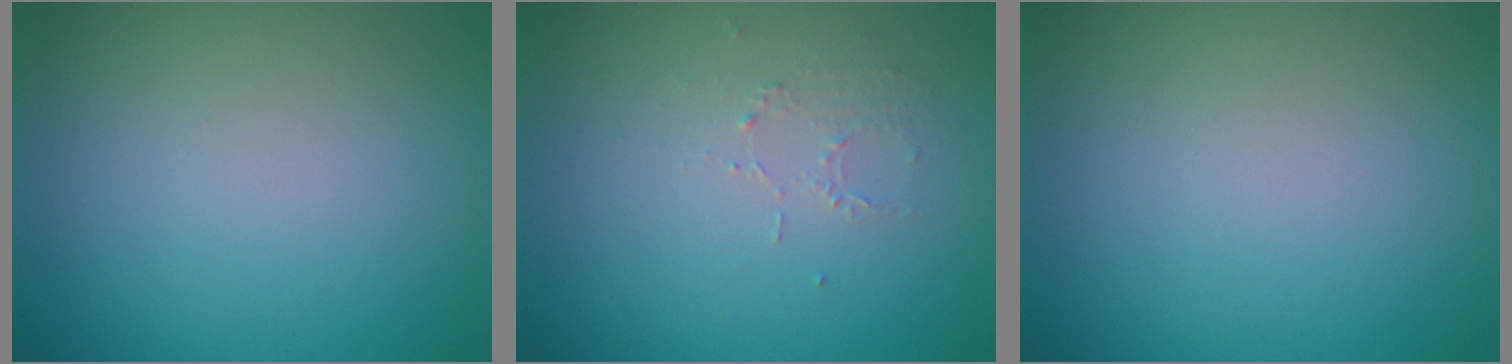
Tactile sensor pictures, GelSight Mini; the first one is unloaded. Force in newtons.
{"total": 1.0, "press": 0.5, "slide": 0.9}
{"total": 0.0}